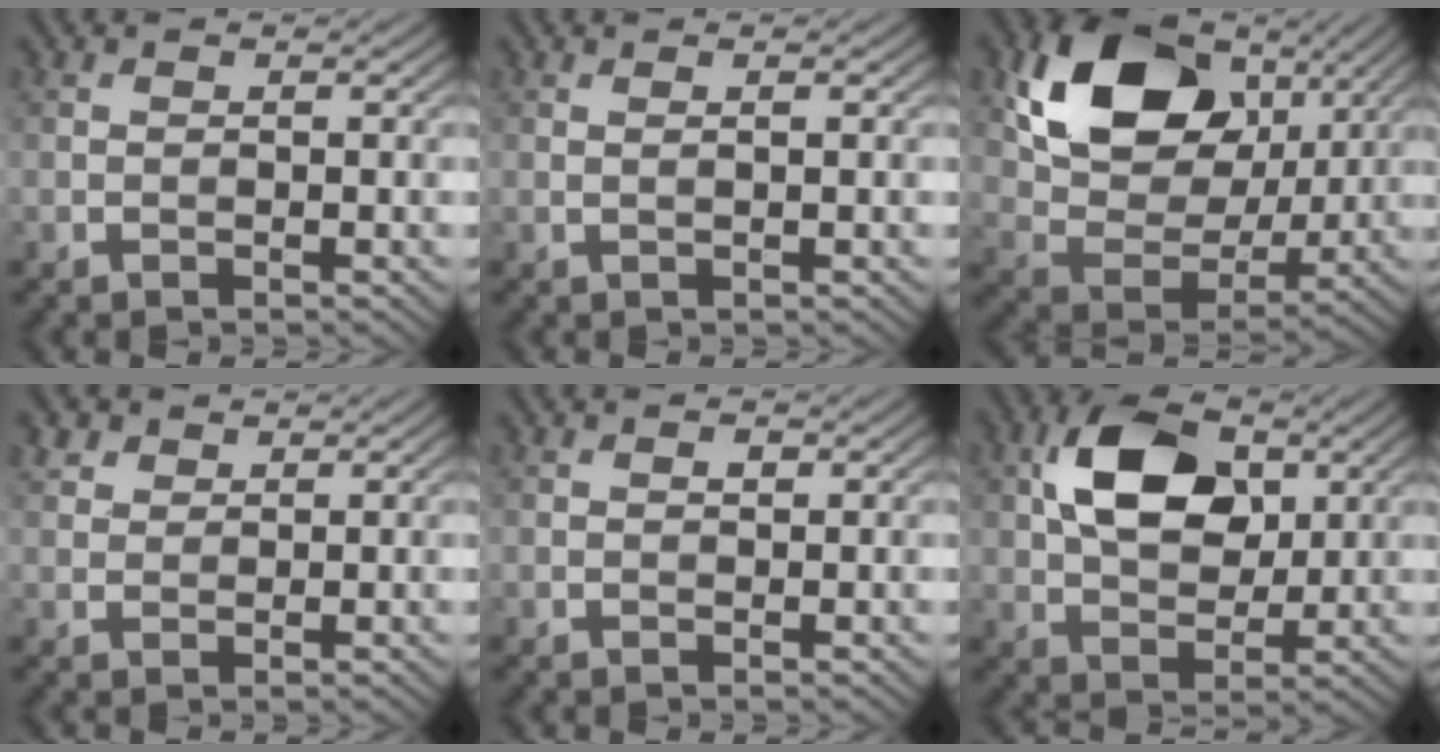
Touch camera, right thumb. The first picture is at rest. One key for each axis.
{"total": 0.9, "fx": 0.3, "fy": 0.0, "fz": 0.8, "tx": -0.015, "ty": 0.004, "tz": 0.004}
{"total": 15.1, "fx": 6.3, "fy": 10.4, "fz": 8.9, "tx": -0.173, "ty": -0.001, "tz": 0.118}
{"total": 2.5, "fx": 1.7, "fy": 1.6, "fz": 0.8, "tx": -0.024, "ty": 0.004, "tz": 0.038}
{"total": 0.7, "fx": 0.3, "fy": 0.4, "fz": 0.5, "tx": -0.007, "ty": -0.001, "tz": 0.004}
{"total": 10.7, "fx": 3.1, "fy": 6.7, "fz": 7.8, "tx": -0.153, "ty": 0.017, "tz": 0.051}